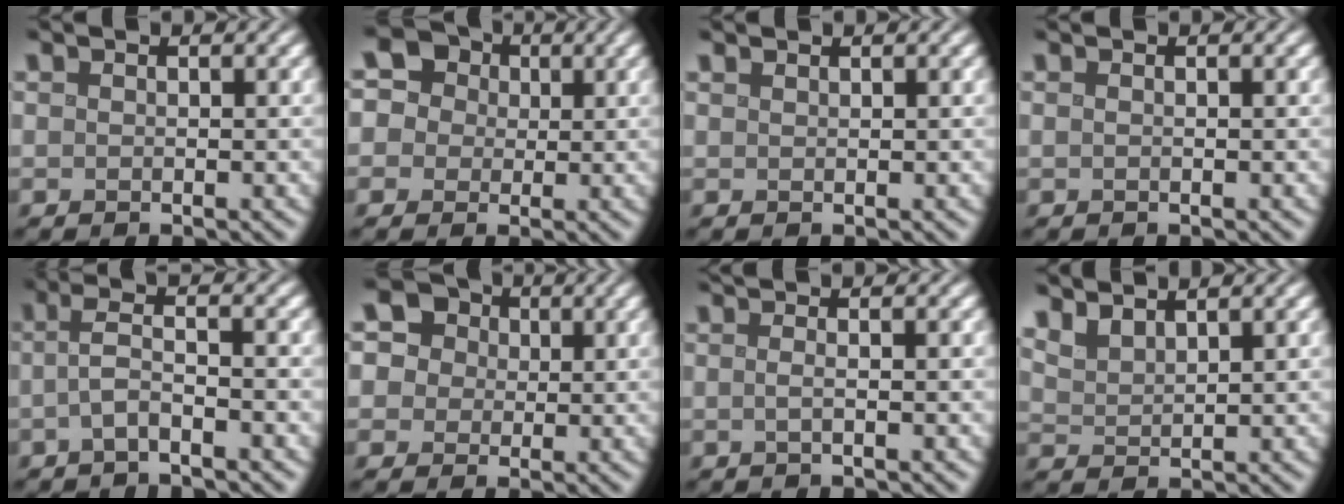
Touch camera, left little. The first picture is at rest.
{"total": 7.5, "force": [2.4, 6.4, 2.9], "torque": [-0.055, 0.038, 0.011]}
{"total": 0.6, "force": [0.6, 0.1, 0.1], "torque": [-0.001, 0.001, 0.013]}
{"total": 0.5, "force": [0.1, 0.2, 0.4], "torque": [-0.007, 0.001, -0.003]}
{"total": 2.8, "force": [-0.8, 0.5, 2.6], "torque": [-0.057, 0.006, -0.024]}
{"total": 7.0, "force": [2.8, 5.8, 2.8], "torque": [-0.050, 0.036, 0.020]}
{"total": 2.3, "force": [0.3, 1.0, 2.1], "torque": [-0.023, -0.002, -0.026]}
{"total": 3.1, "force": [2.7, 0.8, 1.1], "torque": [-0.025, 0.003, 0.057]}